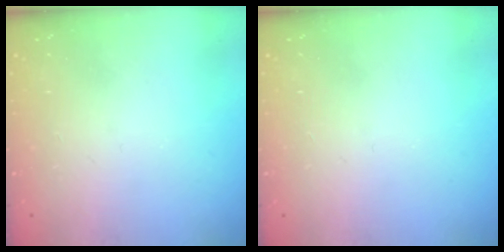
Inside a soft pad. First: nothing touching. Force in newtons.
{"total": 0.0}